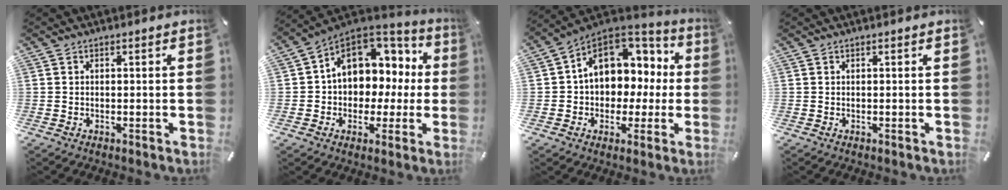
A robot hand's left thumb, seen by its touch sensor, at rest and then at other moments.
{"total": 11.7, "force": [3.9, 9.5, 5.6], "torque": [-0.092, -0.025, 0.077]}
{"total": 12.2, "force": [3.7, 9.9, 6.2], "torque": [-0.100, -0.019, 0.074]}
{"total": 0.0}